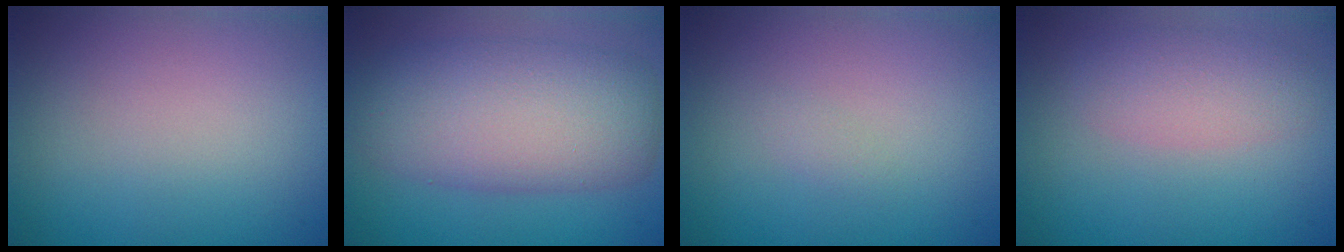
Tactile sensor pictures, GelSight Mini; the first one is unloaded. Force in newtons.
{"total": 8.9, "press": 8.9, "slide": 0.7}
{"total": 0.5, "press": 0.5, "slide": 0.1}
{"total": 3.1, "press": 3.1, "slide": 0.1}